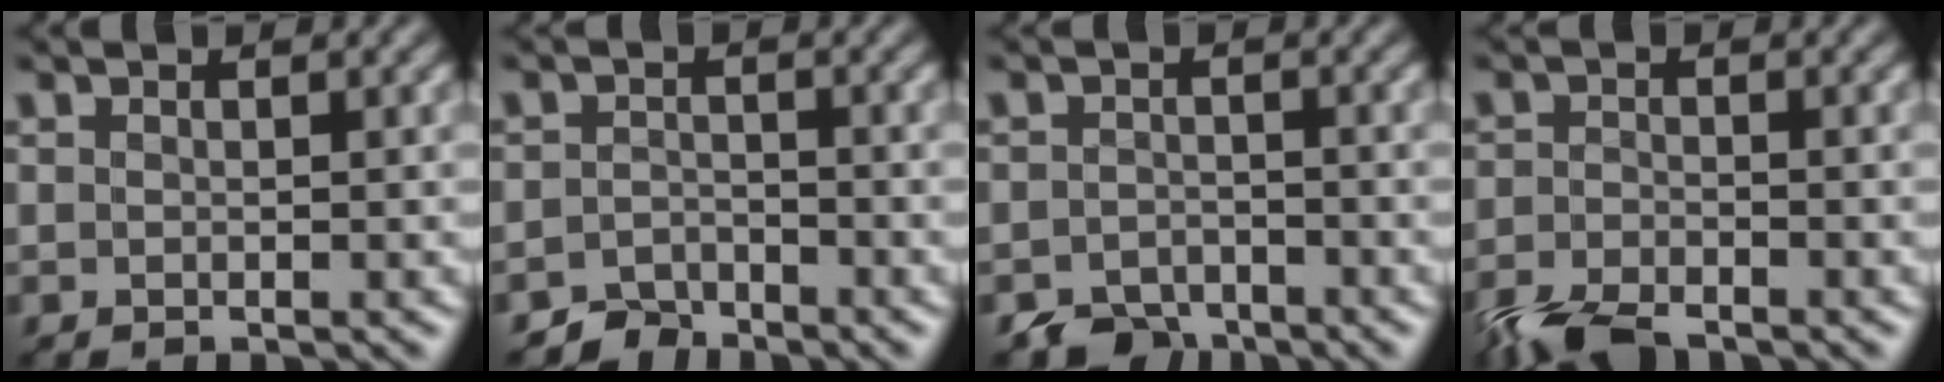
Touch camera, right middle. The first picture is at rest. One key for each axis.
{"total": 2.3, "fx": -2.2, "fy": 0.6, "fz": -0.1, "tx": 0.006, "ty": 0.008, "tz": -0.046}
{"total": 2.9, "fx": -2.5, "fy": 1.5, "fz": 0.4, "tx": 0.001, "ty": 0.001, "tz": -0.051}
{"total": 5.2, "fx": -4.2, "fy": 1.6, "fz": 2.6, "tx": -0.056, "ty": -0.009, "tz": -0.091}